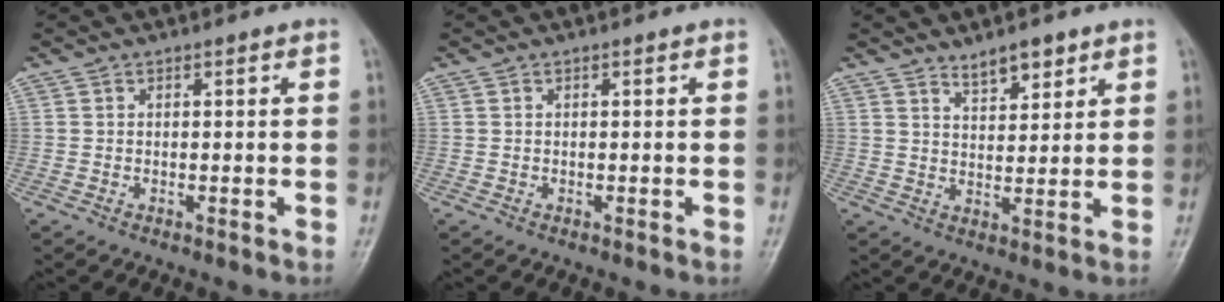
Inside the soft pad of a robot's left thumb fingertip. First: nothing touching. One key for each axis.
{"total": 0.0}
{"total": 4.9, "fx": 3.6, "fy": 1.9, "fz": 2.6, "tx": -0.026, "ty": -0.028, "tz": 0.062}